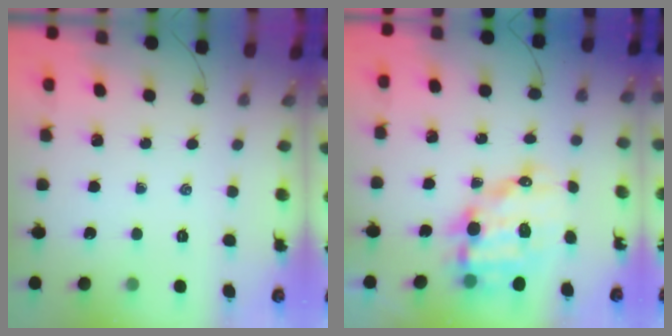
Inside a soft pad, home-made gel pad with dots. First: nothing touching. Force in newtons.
{"total": 13.4, "press": 13.1, "slide": 3.0}